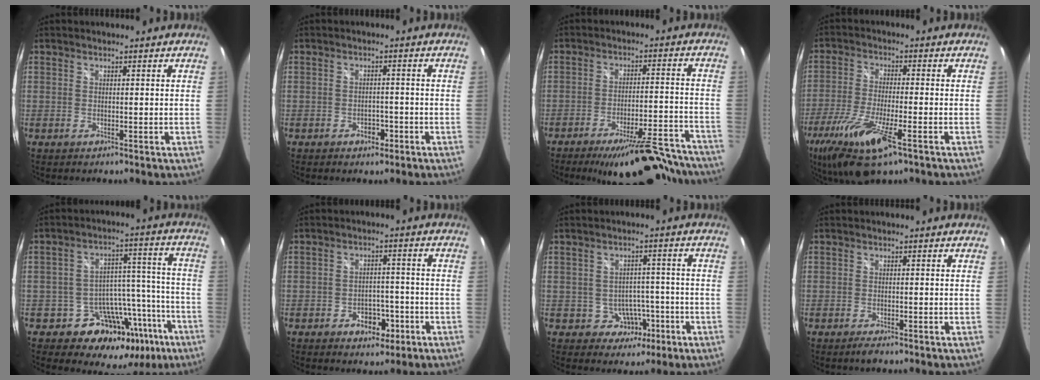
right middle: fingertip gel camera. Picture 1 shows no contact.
{"total": 2.7, "force": [-1.6, 1.9, 1.1], "torque": [-0.023, 0.000, -0.022]}
{"total": 17.5, "force": [-15.3, 3.7, 7.7], "torque": [-0.119, -0.003, -0.202]}
{"total": 14.7, "force": [-8.2, 3.4, 11.8], "torque": [-0.250, -0.047, -0.153]}
{"total": 17.8, "force": [-10.6, 12.1, 7.6], "torque": [-0.116, 0.045, -0.128]}
{"total": 5.7, "force": [-3.2, 3.9, 2.8], "torque": [-0.053, 0.007, -0.035]}
{"total": 5.6, "force": [-2.4, 4.8, 1.4], "torque": [-0.036, 0.019, -0.017]}
{"total": 1.7, "force": [-1.3, 0.3, 1.0], "torque": [-0.020, -0.004, -0.023]}